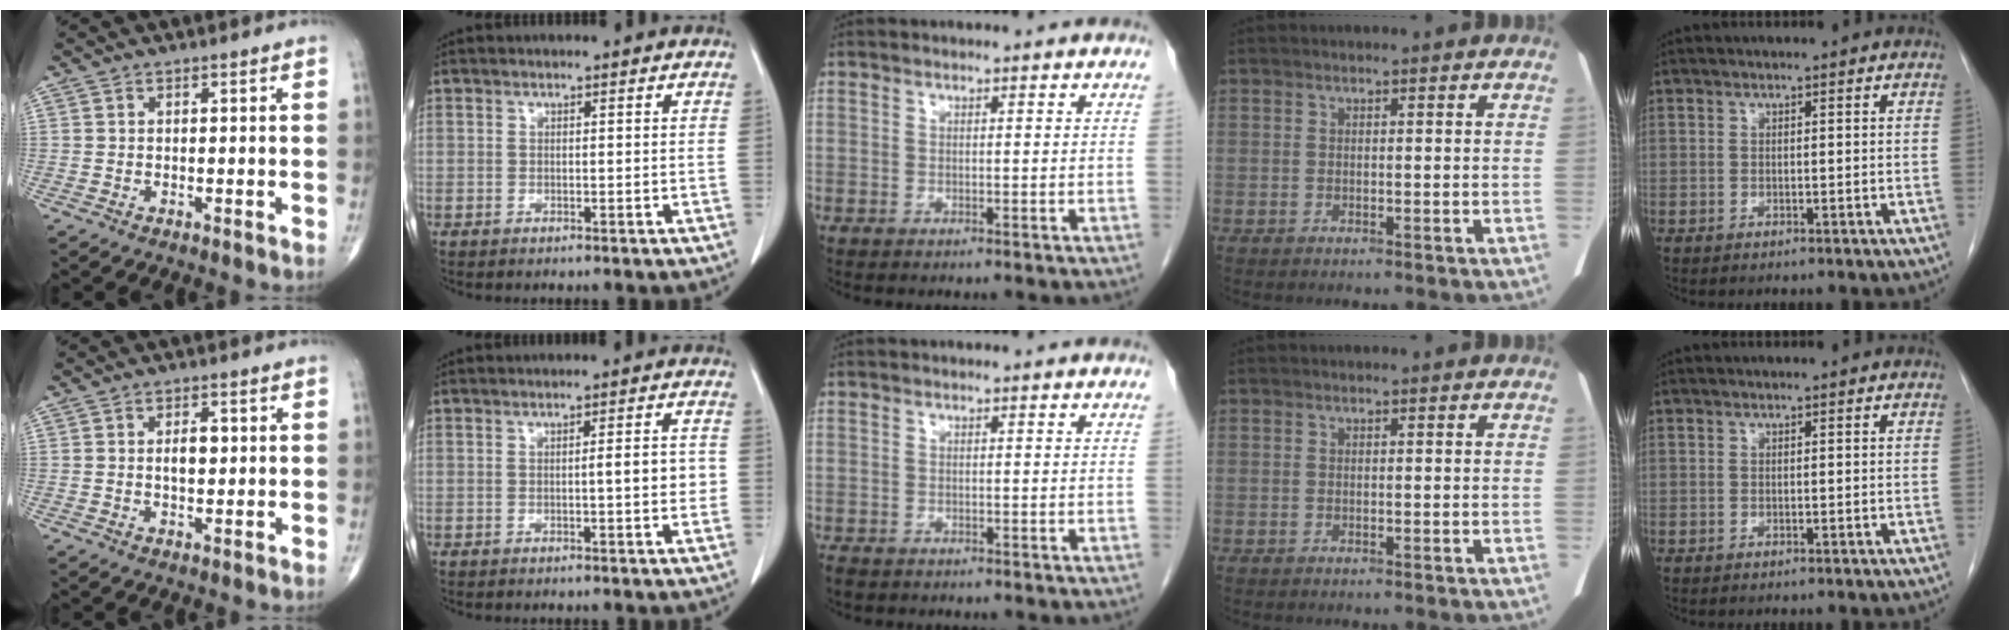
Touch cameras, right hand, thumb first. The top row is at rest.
{"thumb": {"total": 3.4, "force": [0.4, 1.8, 2.9], "torque": [-0.041, -0.001, 0.006]}, "index": {"total": 3.4, "force": [-0.2, 0.6, 3.3], "torque": [-0.044, 0.005, -0.003]}, "middle": {"total": 2.3, "force": [-1.9, 1.1, 0.9], "torque": [-0.023, -0.007, -0.028]}}